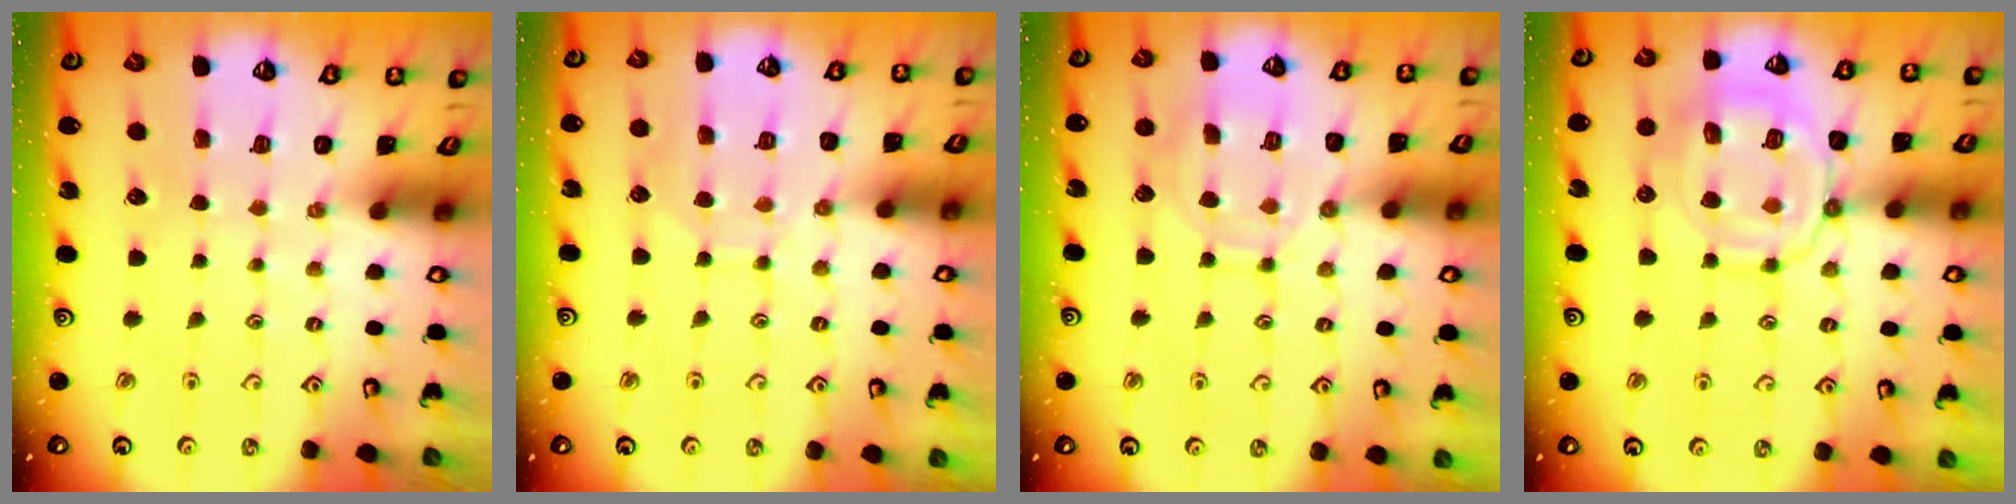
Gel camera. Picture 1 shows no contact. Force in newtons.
{"total": 7.9, "press": 7.8, "slide": 0.5}
{"total": 11.6, "press": 11.6, "slide": 1.0}
{"total": 13.7, "press": 13.7, "slide": 1.1}